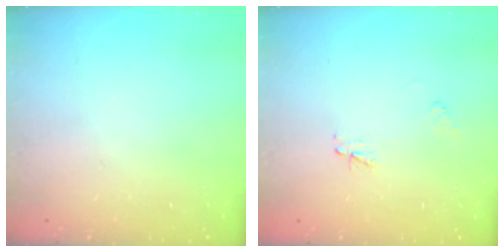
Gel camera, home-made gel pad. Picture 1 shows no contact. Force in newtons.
{"total": 2.3, "press": 2.3, "slide": 0.3}